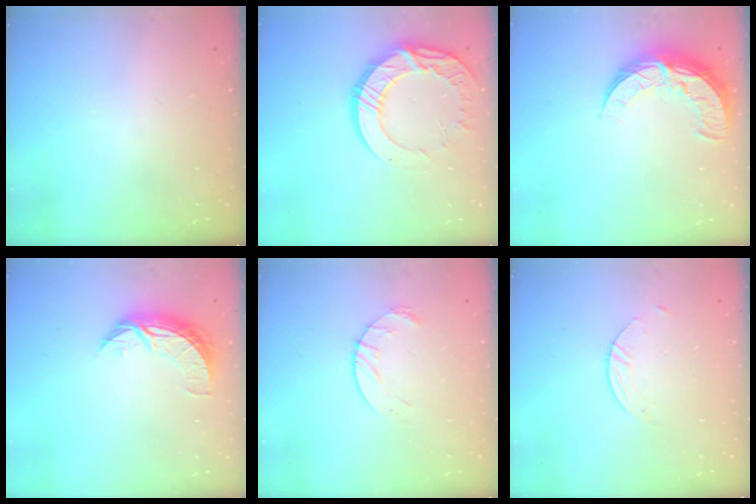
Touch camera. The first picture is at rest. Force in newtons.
{"total": 15.4, "press": 15.3, "slide": 1.6}
{"total": 10.3, "press": 10.3, "slide": 0.7}
{"total": 8.8, "press": 8.8, "slide": 0.5}
{"total": 4.6, "press": 4.5, "slide": 0.6}
{"total": 1.5, "press": 1.5, "slide": 0.1}